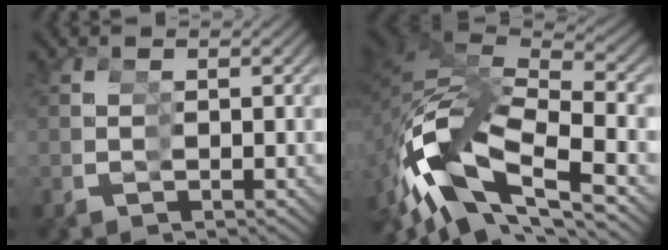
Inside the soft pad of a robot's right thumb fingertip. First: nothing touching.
{"total": 11.4, "force": [-0.6, 6.4, 9.4], "torque": [-0.236, -0.002, -0.007]}